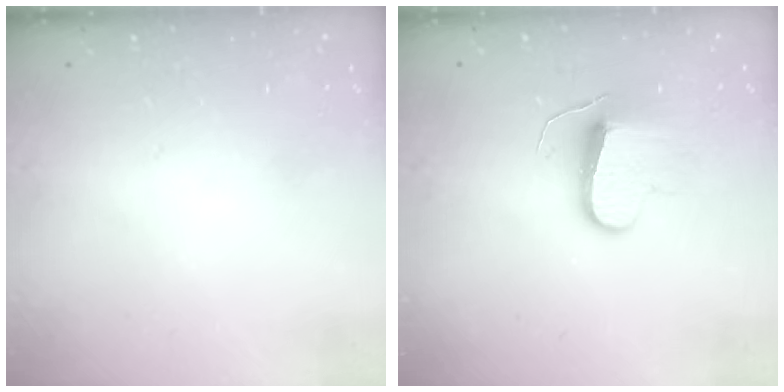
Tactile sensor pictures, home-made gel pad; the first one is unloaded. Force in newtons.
{"total": 9.3, "press": 9.3, "slide": 0.5}